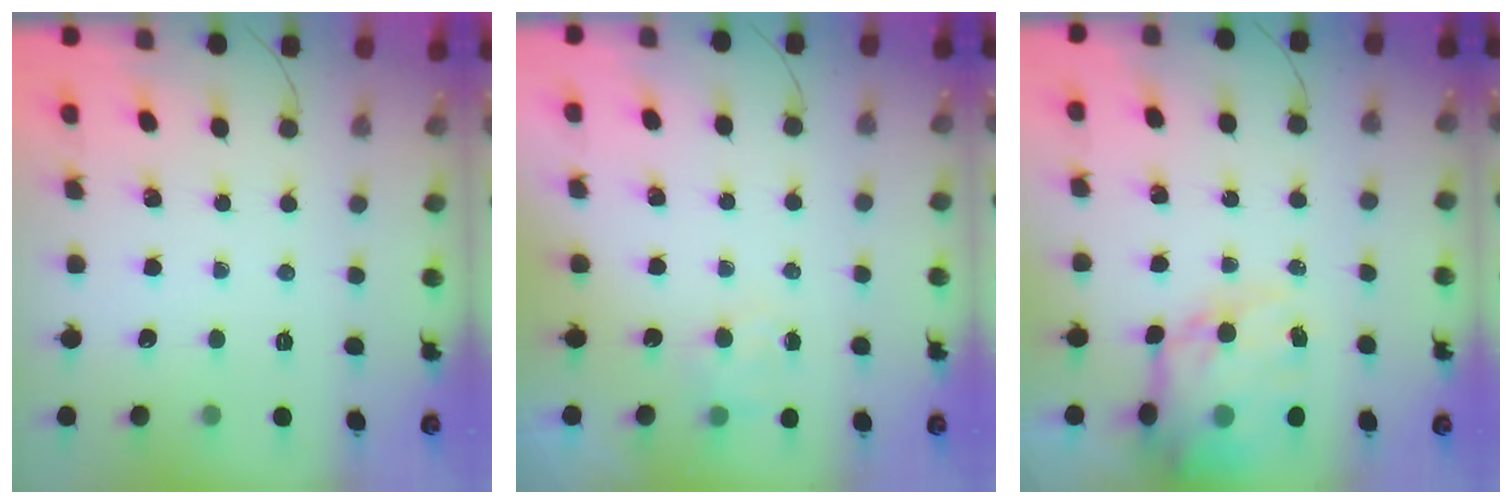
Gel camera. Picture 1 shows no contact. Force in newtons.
{"total": 4.2, "press": 4.1, "slide": 0.9}
{"total": 15.0, "press": 14.5, "slide": 3.9}